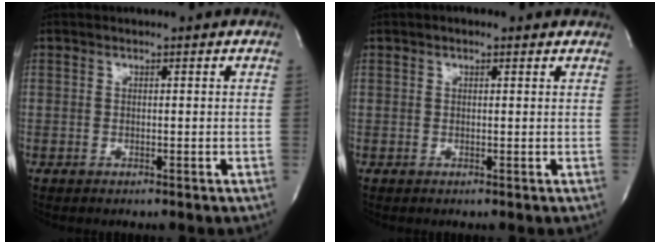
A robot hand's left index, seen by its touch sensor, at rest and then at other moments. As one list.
[{"total": 1.3, "force": [0.8, 0.6, 0.8], "torque": [-0.017, 0.010, 0.008]}]